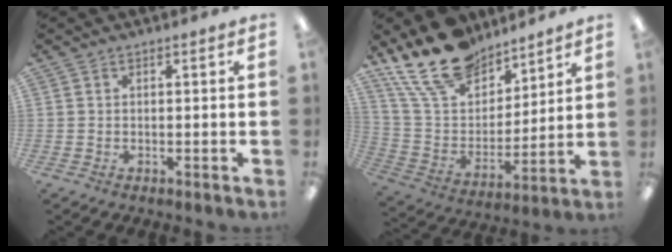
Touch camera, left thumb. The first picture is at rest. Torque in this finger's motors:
{"motor_torque": [1.14, -0.17, 1.26, -1.52, 0.28]}